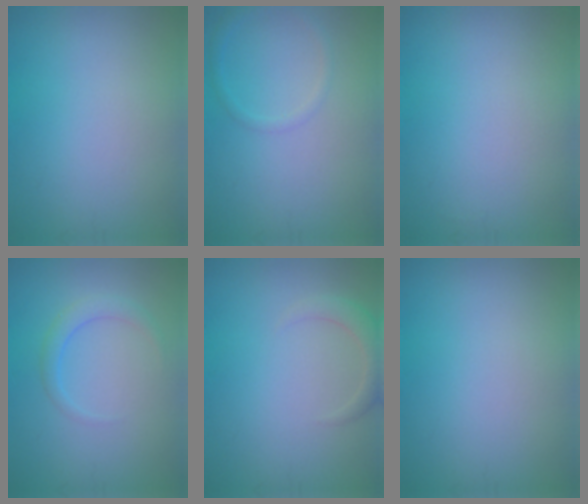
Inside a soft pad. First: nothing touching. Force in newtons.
{"total": 1.1, "press": 1.1, "slide": 0.1}
{"total": 0.0}
{"total": 1.7, "press": 1.7, "slide": 0.1}
{"total": 2.1, "press": 2.1, "slide": 0.3}
{"total": 0.0}